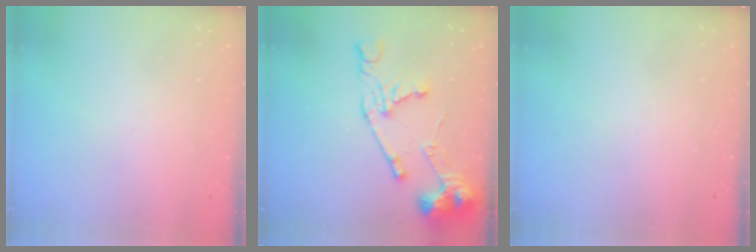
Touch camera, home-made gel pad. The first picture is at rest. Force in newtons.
{"total": 16.2, "press": 16.1, "slide": 1.8}
{"total": 0.0}